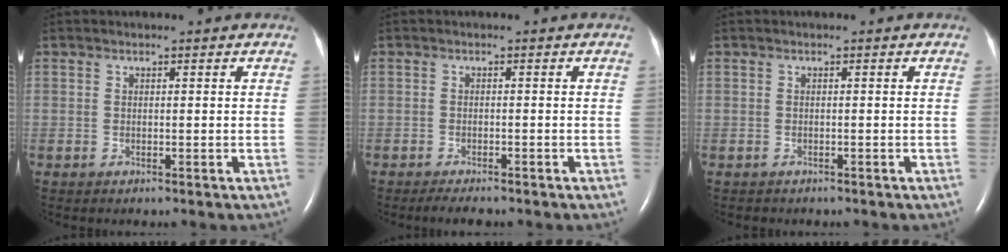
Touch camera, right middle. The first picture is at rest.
{"total": 2.5, "force": [-2.1, 0.5, 1.2], "torque": [-0.027, -0.006, -0.028]}
{"total": 1.5, "force": [-1.3, 0.7, 0.3], "torque": [-0.018, -0.001, -0.012]}